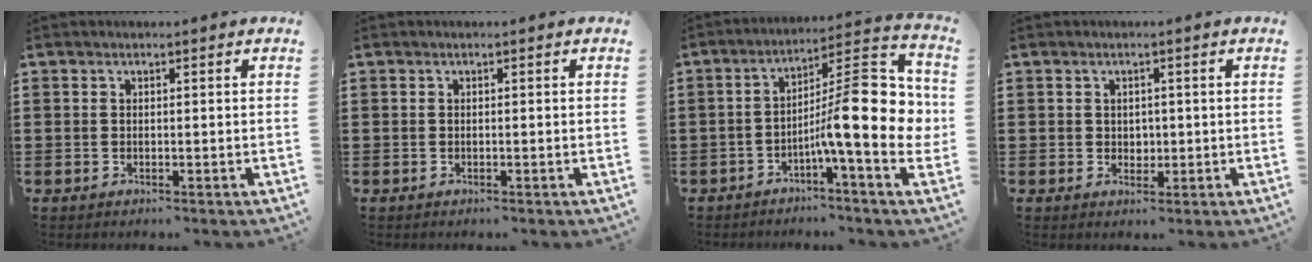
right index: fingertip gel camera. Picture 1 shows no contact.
{"total": 0.0}
{"total": 14.5, "force": [-1.6, 2.8, 14.1], "torque": [-0.216, -0.024, -0.031]}
{"total": 1.6, "force": [0.3, 1.4, 0.5], "torque": [-0.014, 0.008, 0.006]}